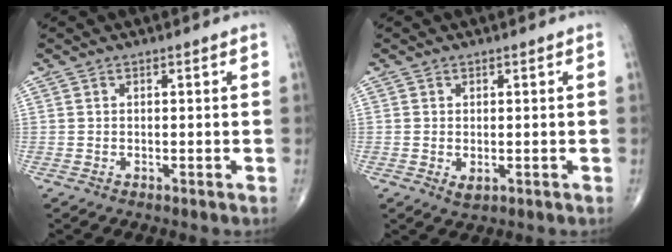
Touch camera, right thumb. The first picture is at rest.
{"total": 1.8, "force": [-0.3, 1.0, 1.4], "torque": [-0.025, -0.004, -0.001]}